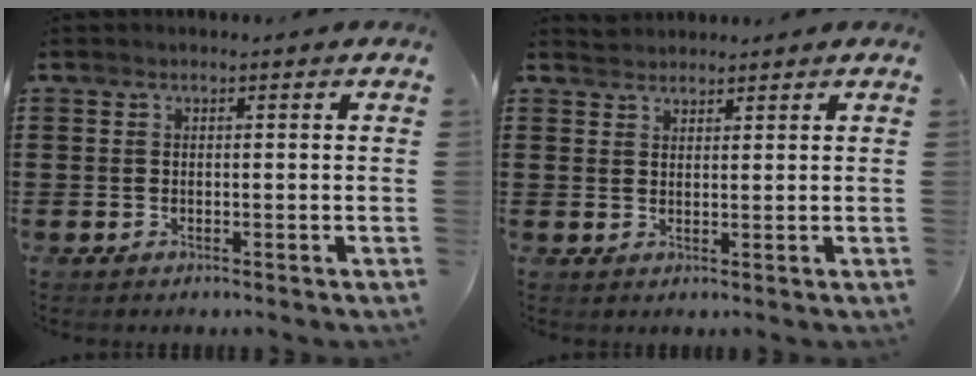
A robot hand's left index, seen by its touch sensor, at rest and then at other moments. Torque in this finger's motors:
{"motor_torque": [-2.14, 0.00, -1.05, -0.21]}